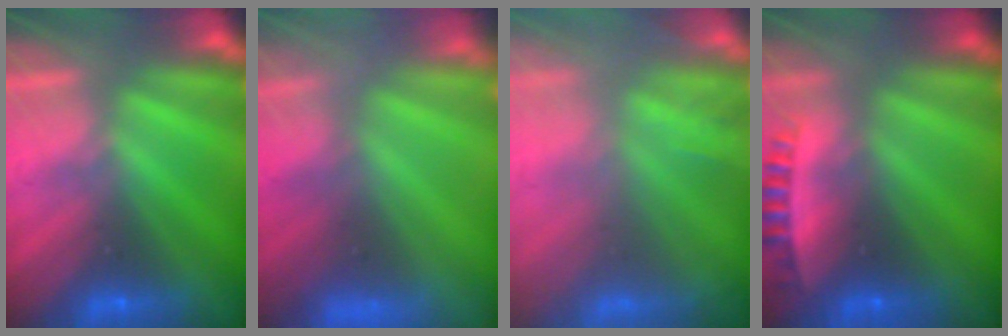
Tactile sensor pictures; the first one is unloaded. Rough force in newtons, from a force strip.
{"total": 7.4}
{"total": 7.6}
{"total": 2.7}